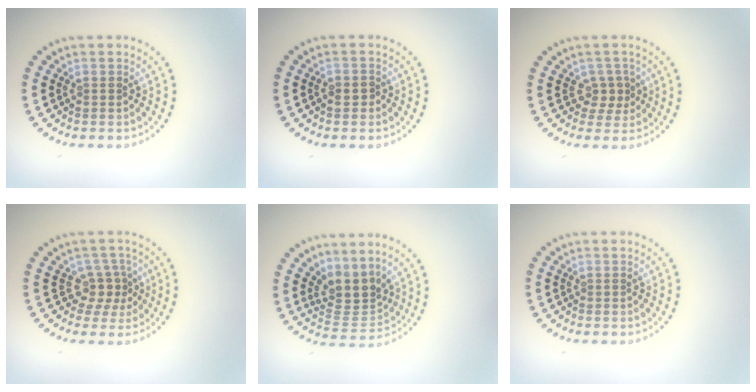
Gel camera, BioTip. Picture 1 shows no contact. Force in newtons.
{"total": 0.9, "press": 0.8, "slide": 0.3}
{"total": 1.7, "press": 1.5, "slide": 0.9}
{"total": 2.5, "press": 1.7, "slide": 1.8}
{"total": 3.4, "press": 2.4, "slide": 2.4}
{"total": 0.0}